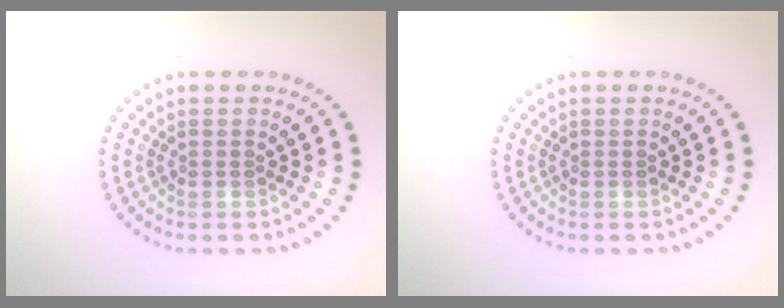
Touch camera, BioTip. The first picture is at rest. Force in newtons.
{"total": 0.0}